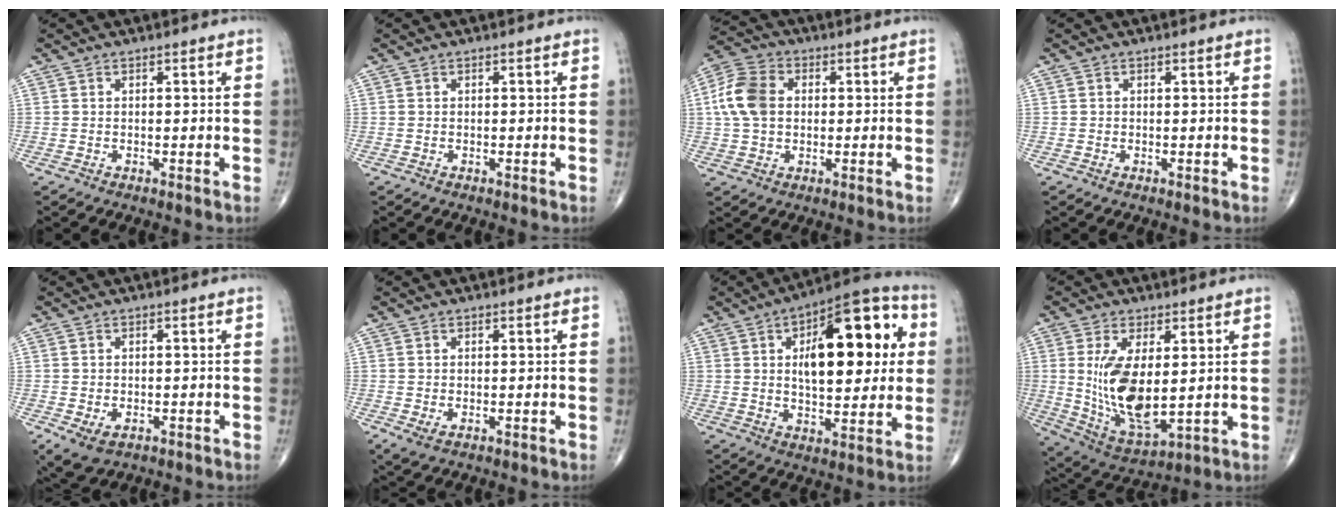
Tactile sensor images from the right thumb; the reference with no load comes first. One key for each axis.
{"total": 0.0}
{"total": 9.8, "fx": 1.1, "fy": 7.1, "fz": 6.7, "tx": -0.132, "ty": 0.018, "tz": 0.015}
{"total": 0.0}
{"total": 5.2, "fx": -2.1, "fy": 3.4, "fz": 3.4, "tx": -0.061, "ty": 0.000, "tz": -0.025}
{"total": 2.3, "fx": -0.7, "fy": 1.2, "fz": 1.9, "tx": -0.038, "ty": -0.004, "tz": -0.005}
{"total": 21.7, "fx": 4.5, "fy": 10.0, "fz": 18.7, "tx": -0.227, "ty": 0.010, "tz": 0.060}
{"total": 14.2, "fx": 1.4, "fy": 6.4, "fz": 12.6, "tx": -0.235, "ty": -0.024, "tz": 0.045}